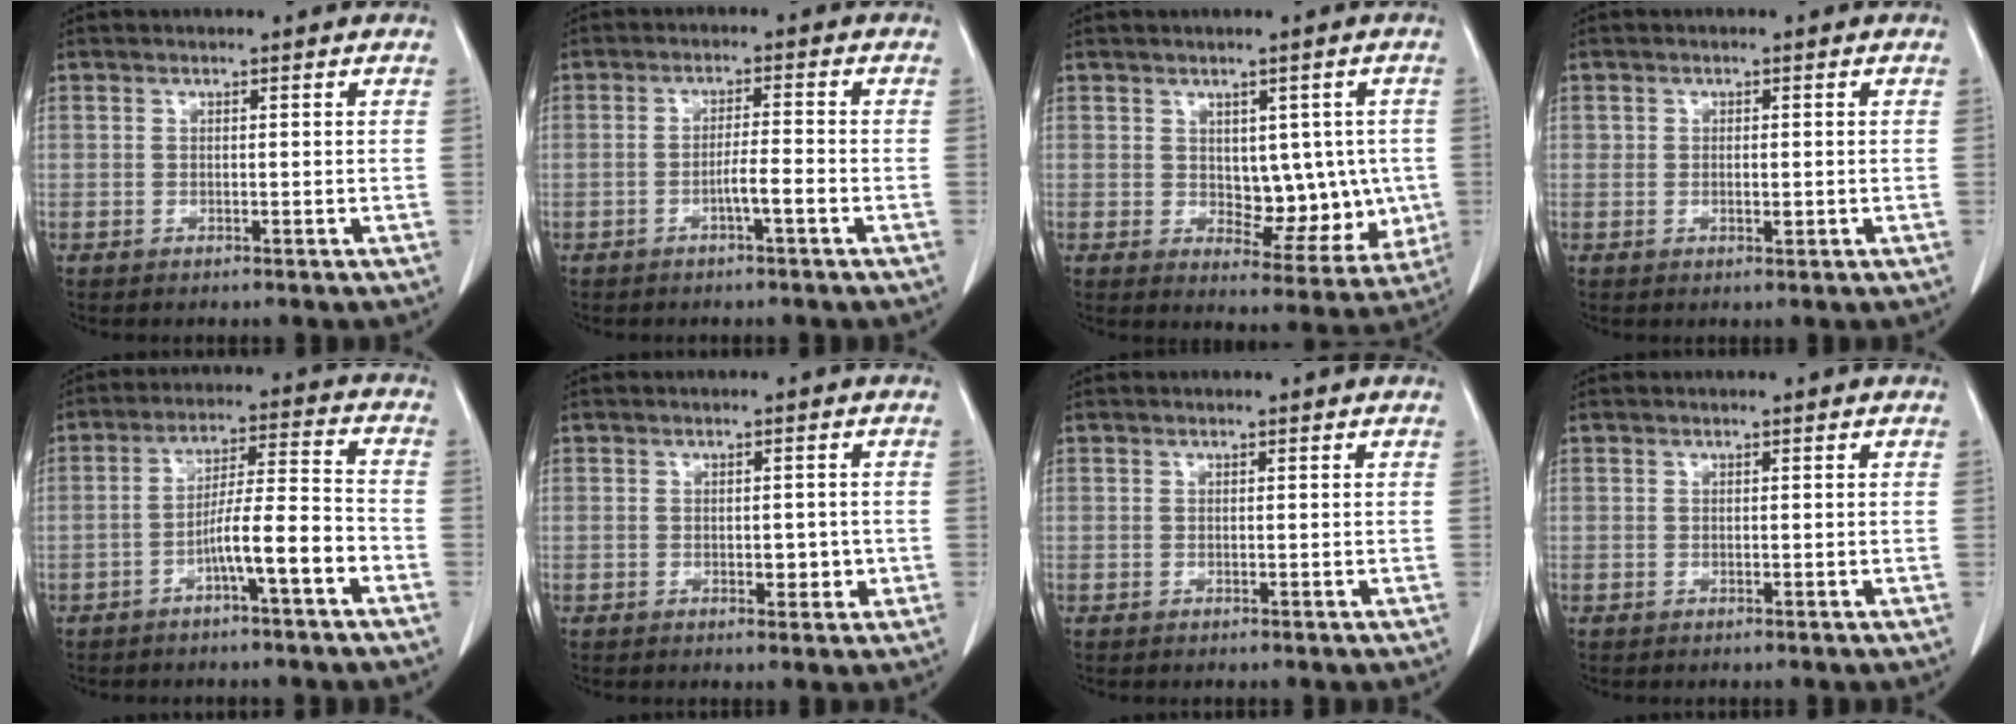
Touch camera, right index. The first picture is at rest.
{"total": 3.0, "force": [-1.4, -0.1, 2.7], "torque": [-0.040, 0.002, -0.025]}
{"total": 8.6, "force": [0.3, 5.2, 6.9], "torque": [-0.065, 0.006, 0.022]}
{"total": 1.2, "force": [0.0, 0.6, 1.0], "torque": [-0.016, -0.002, 0.000]}
{"total": 8.5, "force": [-4.1, 0.3, 7.5], "torque": [-0.125, 0.023, -0.065]}
{"total": 2.5, "force": [-0.4, 1.5, 1.9], "torque": [-0.018, 0.002, 0.000]}
{"total": 0.0}
{"total": 0.0}